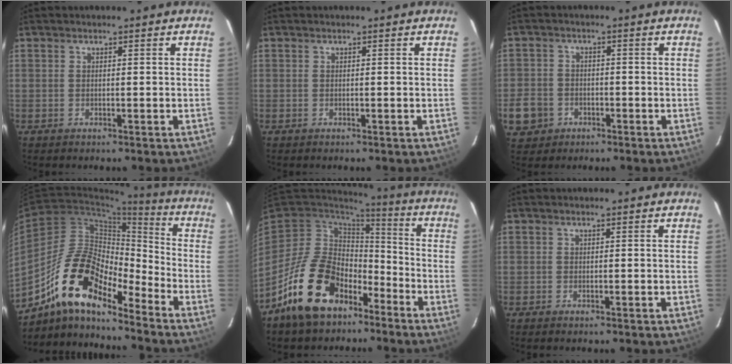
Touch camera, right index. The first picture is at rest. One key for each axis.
{"total": 0.0}
{"total": 7.3, "fx": -2.8, "fy": 6.4, "fz": 2.1, "tx": -0.068, "ty": 0.020, "tz": -0.040}
{"total": 16.8, "fx": -12.3, "fy": 5.3, "fz": 10.2, "tx": -0.181, "ty": 0.003, "tz": -0.240}
{"total": 18.4, "fx": -11.4, "fy": 11.0, "fz": 9.3, "tx": -0.190, "ty": 0.010, "tz": -0.177}
{"total": 0.0}